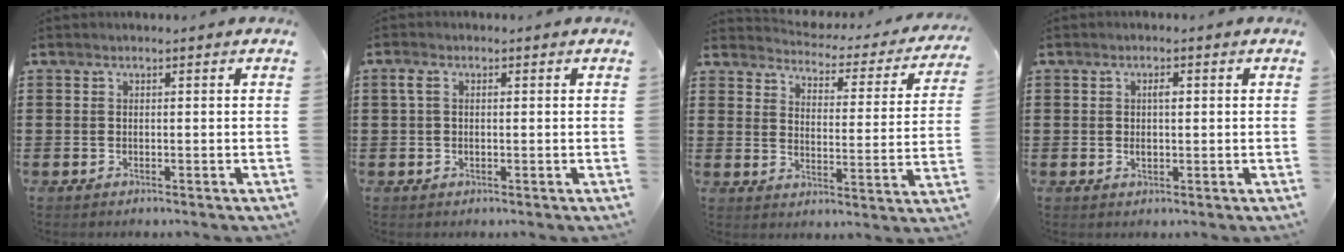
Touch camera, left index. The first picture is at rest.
{"total": 1.8, "force": [0.2, 0.8, 1.6], "torque": [-0.033, 0.003, 0.003]}
{"total": 2.8, "force": [2.7, 0.4, 0.4], "torque": [-0.031, -0.030, 0.039]}
{"total": 2.1, "force": [0.4, 0.8, 1.9], "torque": [-0.039, 0.005, 0.004]}